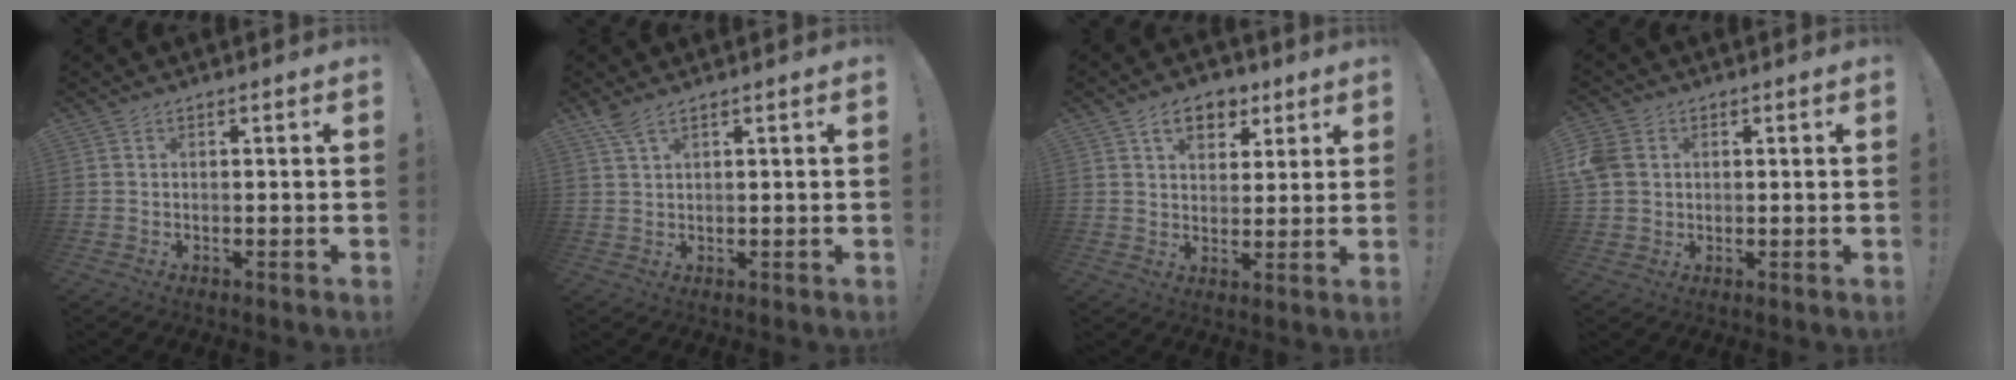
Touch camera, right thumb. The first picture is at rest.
{"total": 3.5, "force": [2.8, 0.7, 2.1], "torque": [-0.046, -0.010, 0.051]}
{"total": 9.1, "force": [4.7, 6.3, 4.7], "torque": [-0.068, -0.013, 0.088]}
{"total": 7.1, "force": [1.5, 6.1, 3.4], "torque": [-0.072, 0.010, 0.034]}